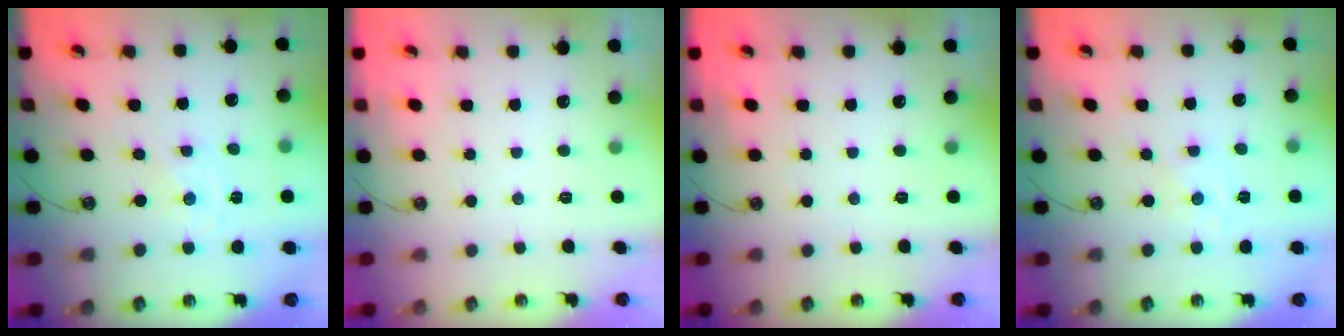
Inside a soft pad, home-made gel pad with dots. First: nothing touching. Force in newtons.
{"total": 0.0}
{"total": 0.0}
{"total": 1.5, "press": 1.5, "slide": 0.2}